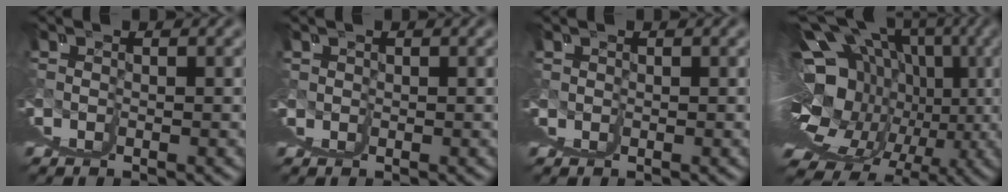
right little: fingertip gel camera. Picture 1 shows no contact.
{"total": 1.0, "force": [0.4, -0.4, -0.8], "torque": [0.015, -0.002, 0.006]}
{"total": 0.6, "force": [0.2, -0.3, -0.5], "torque": [0.011, -0.001, 0.003]}
{"total": 16.7, "force": [3.2, 10.2, 12.8], "torque": [-0.170, -0.005, 0.064]}